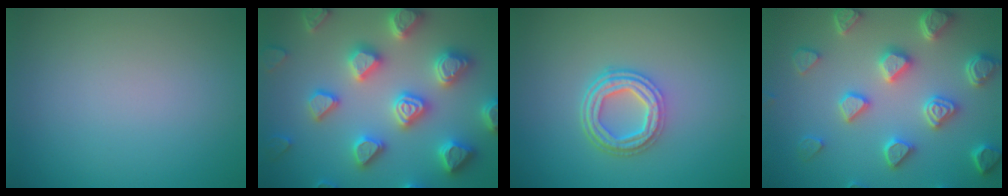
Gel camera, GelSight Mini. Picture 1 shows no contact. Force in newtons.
{"total": 7.4, "press": 7.3, "slide": 1.6}
{"total": 4.3, "press": 3.3, "slide": 2.8}
{"total": 6.1, "press": 5.3, "slide": 3.0}